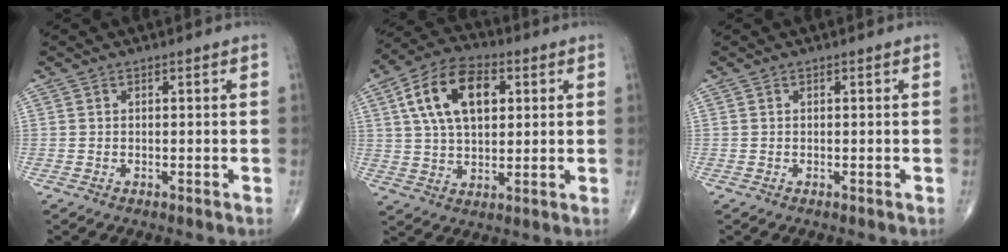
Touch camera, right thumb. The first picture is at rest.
{"total": 14.7, "force": [4.3, 8.5, 11.2], "torque": [-0.187, 0.007, 0.075]}
{"total": 0.0}